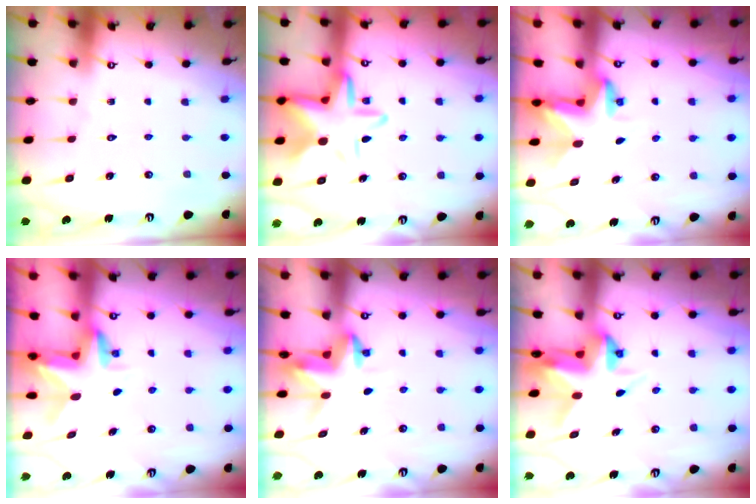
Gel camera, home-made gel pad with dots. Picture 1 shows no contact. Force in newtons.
{"total": 13.0, "press": 12.9, "slide": 1.8}
{"total": 2.8, "press": 2.8, "slide": 0.2}
{"total": 3.2, "press": 3.2, "slide": 0.4}
{"total": 3.9, "press": 3.8, "slide": 0.3}
{"total": 4.2, "press": 4.2, "slide": 0.2}